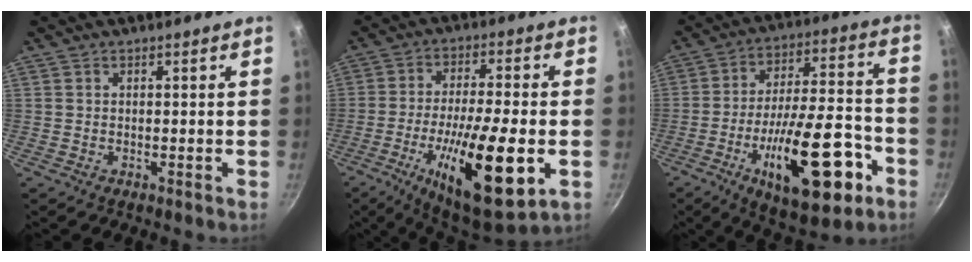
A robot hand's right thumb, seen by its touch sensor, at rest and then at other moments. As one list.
[{"total": 20.9, "force": [-6.2, 5.7, 19.1], "torque": [-0.315, 0.011, -0.100]}, {"total": 24.0, "force": [-9.5, 9.2, 20.0], "torque": [-0.281, 0.044, -0.138]}]